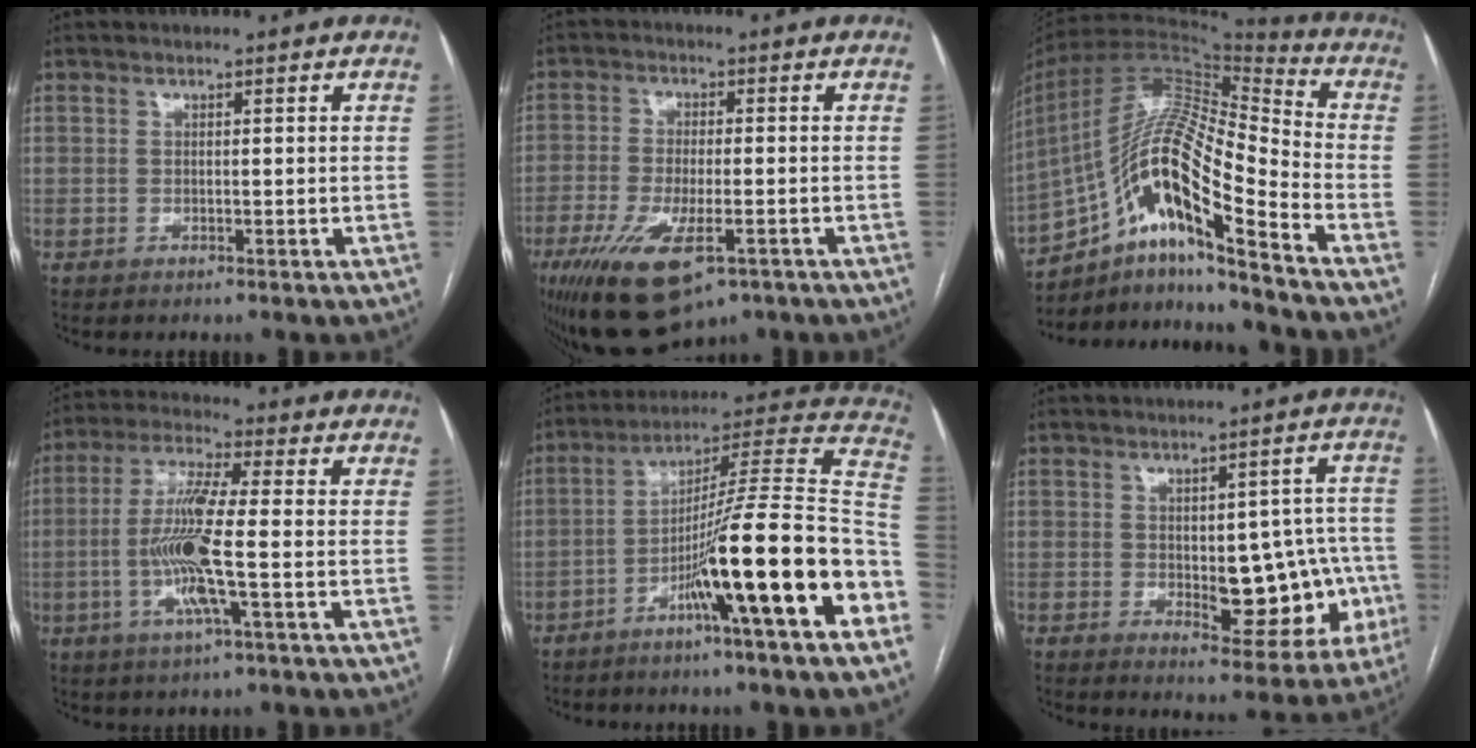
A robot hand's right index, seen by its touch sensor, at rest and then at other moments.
{"total": 12.5, "force": [-6.7, 4.2, 9.6], "torque": [-0.183, -0.020, -0.107]}
{"total": 19.6, "force": [-10.6, 2.6, 16.2], "torque": [-0.316, 0.010, -0.186]}
{"total": 10.9, "force": [-2.0, 0.3, 10.7], "torque": [-0.216, -0.004, -0.047]}
{"total": 21.6, "force": [-8.5, -0.6, 19.8], "torque": [-0.261, 0.009, -0.143]}
{"total": 12.3, "force": [-1.9, 5.8, 10.7], "torque": [-0.108, 0.022, -0.009]}